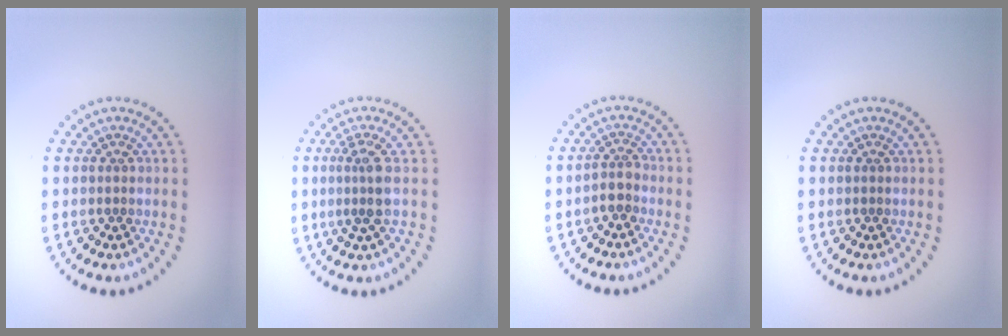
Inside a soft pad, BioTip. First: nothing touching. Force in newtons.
{"total": 2.3, "press": 1.9, "slide": 1.4}
{"total": 1.8, "press": 1.4, "slide": 1.1}
{"total": 0.0}